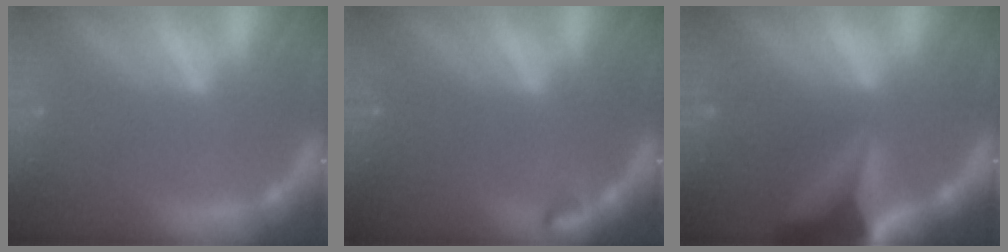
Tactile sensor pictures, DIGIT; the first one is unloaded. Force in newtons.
{"total": 0.9}
{"total": 9.9}